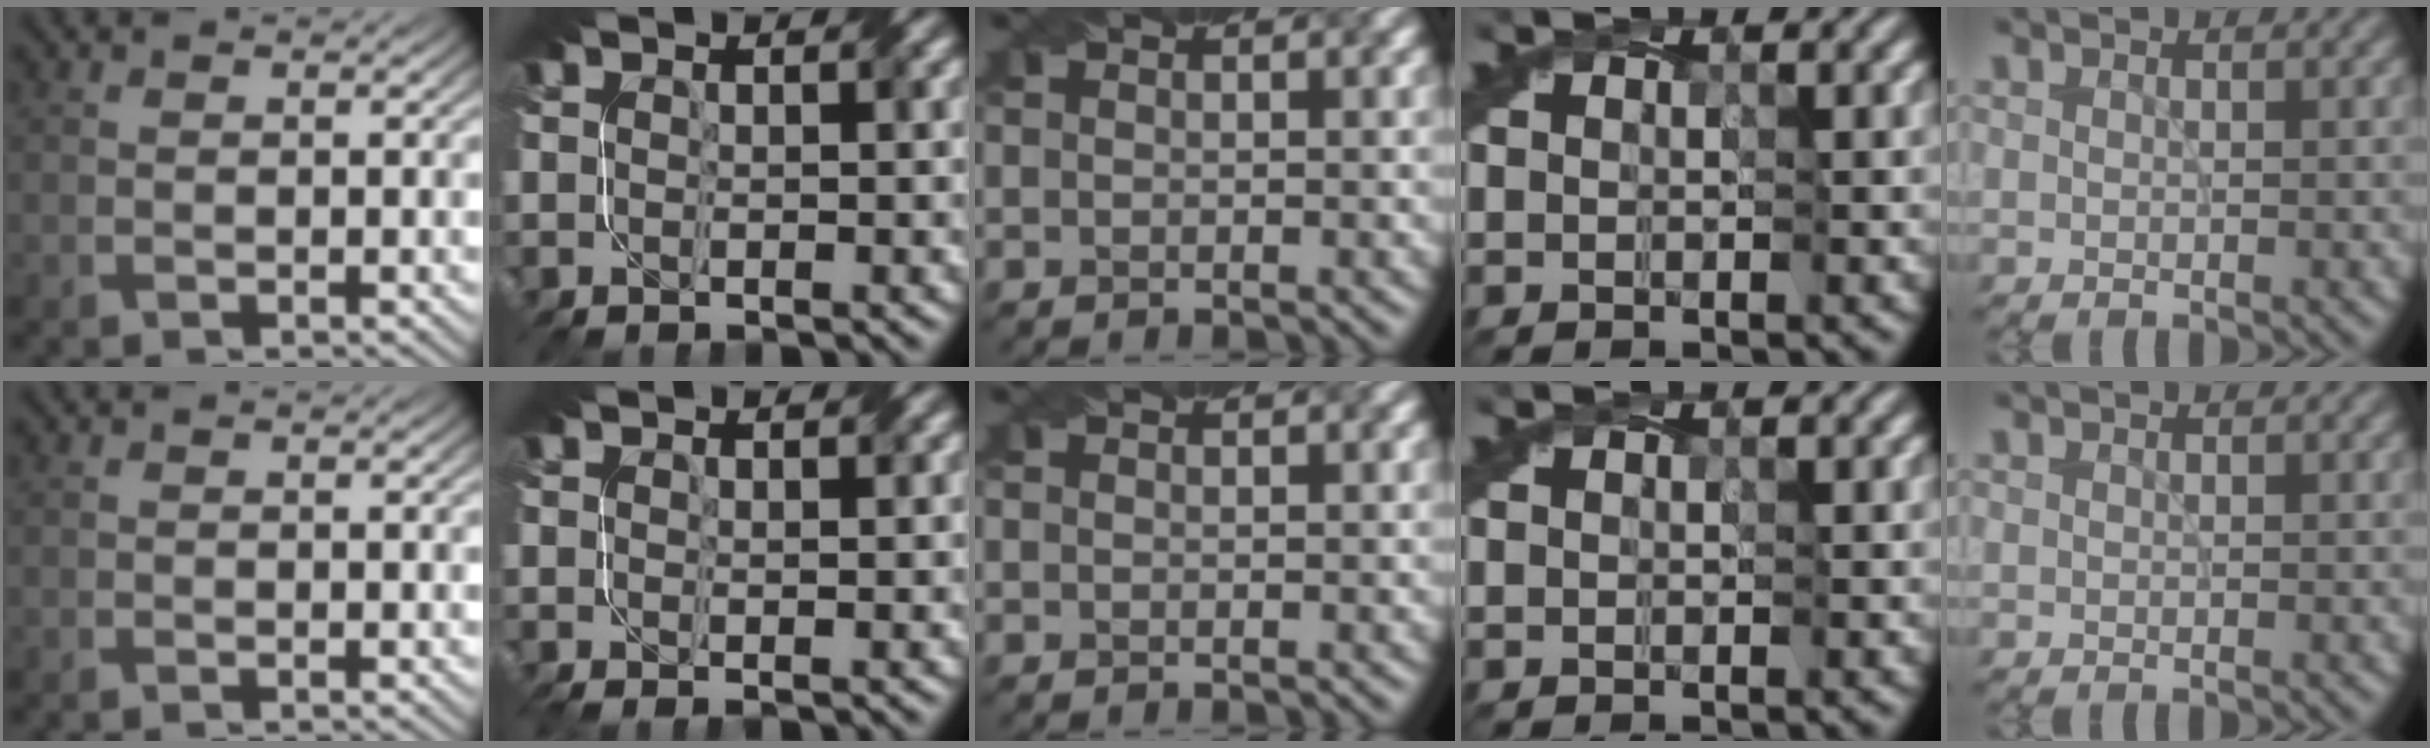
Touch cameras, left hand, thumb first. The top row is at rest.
{"index": {"total": 0.7, "force": [0.2, 0.1, 0.6], "torque": [-0.008, 0.000, 0.009]}}